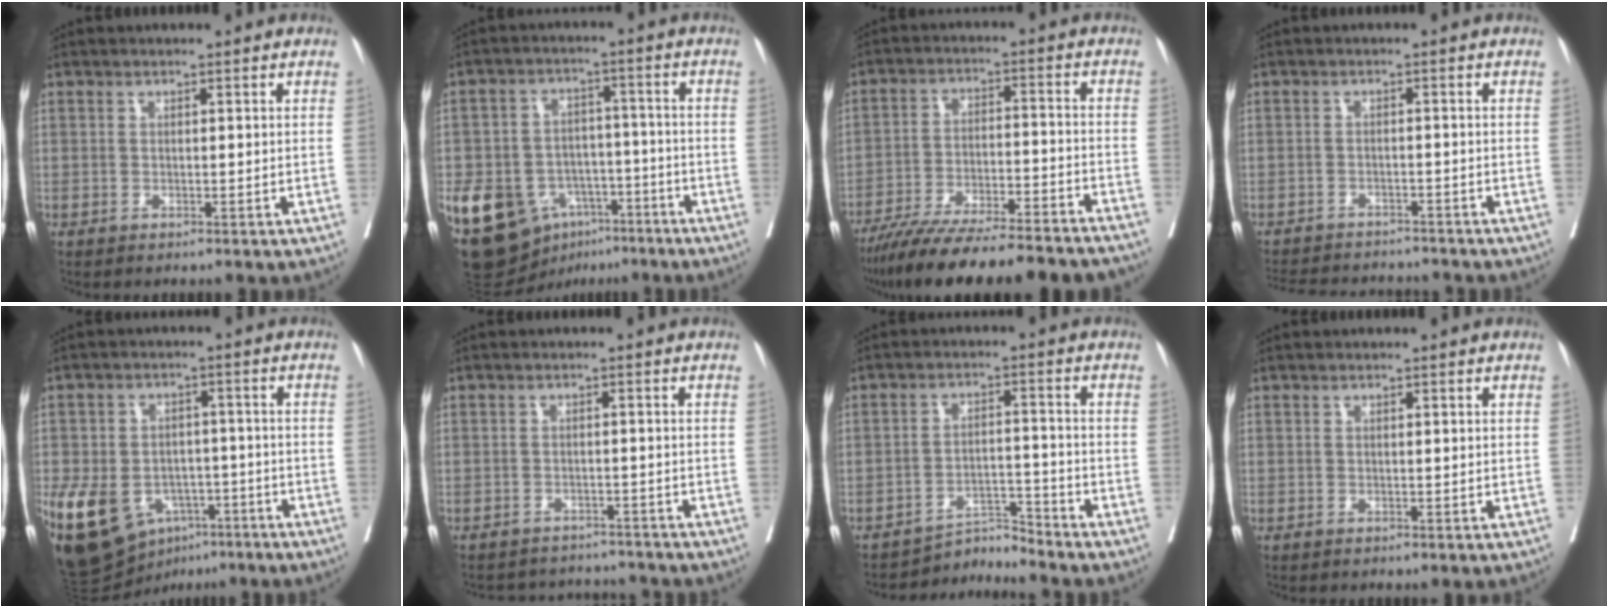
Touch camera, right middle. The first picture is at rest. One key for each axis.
{"total": 14.5, "fx": -7.7, "fy": 10.0, "fz": 7.2, "tx": -0.126, "ty": 0.019, "tz": -0.117}
{"total": 20.8, "fx": -18.4, "fy": 1.8, "fz": 9.6, "tx": -0.131, "ty": -0.020, "tz": -0.275}
{"total": 11.8, "fx": -11.0, "fy": 2.8, "fz": 3.4, "tx": -0.067, "ty": 0.003, "tz": -0.147}
{"total": 15.4, "fx": -7.0, "fy": 10.5, "fz": 8.9, "tx": -0.187, "ty": 0.008, "tz": -0.101}
{"total": 6.4, "fx": -6.2, "fy": 1.4, "fz": 0.0, "tx": 0.003, "ty": 0.012, "tz": -0.077}
{"total": 4.3, "fx": -4.0, "fy": -1.0, "fz": -1.3, "tx": 0.025, "ty": 0.004, "tz": -0.061}
{"total": 0.0}